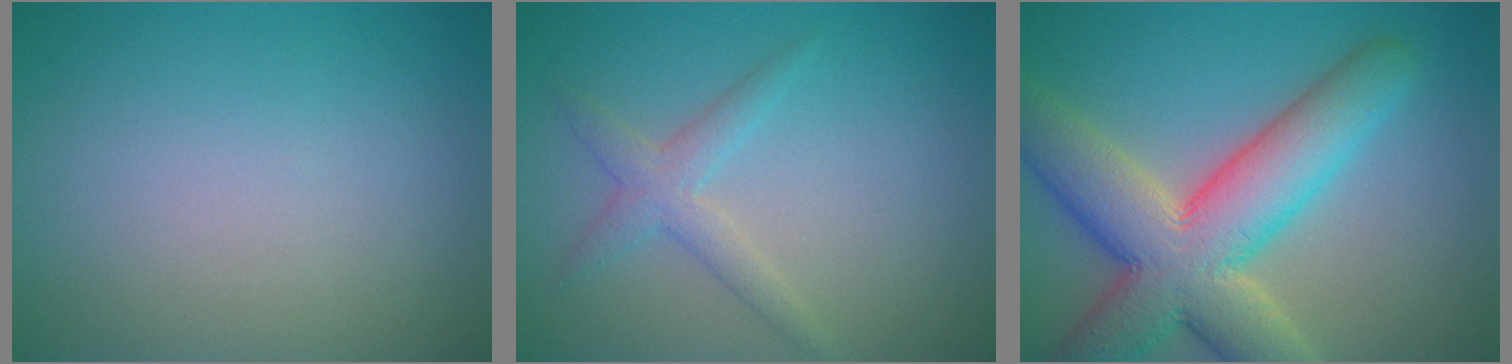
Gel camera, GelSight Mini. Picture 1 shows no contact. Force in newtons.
{"total": 2.4, "press": 2.4, "slide": 0.0}
{"total": 11.0, "press": 10.9, "slide": 0.6}